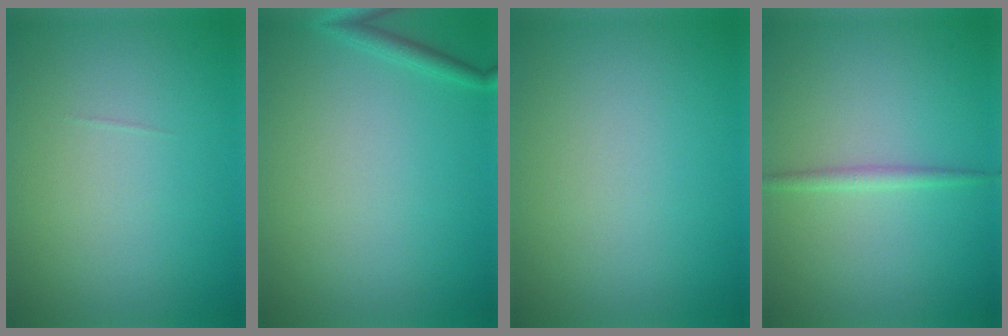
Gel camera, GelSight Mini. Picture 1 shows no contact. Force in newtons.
{"total": 1.2, "press": 1.1, "slide": 0.1}
{"total": 0.0}
{"total": 1.2, "press": 1.2, "slide": 0.0}